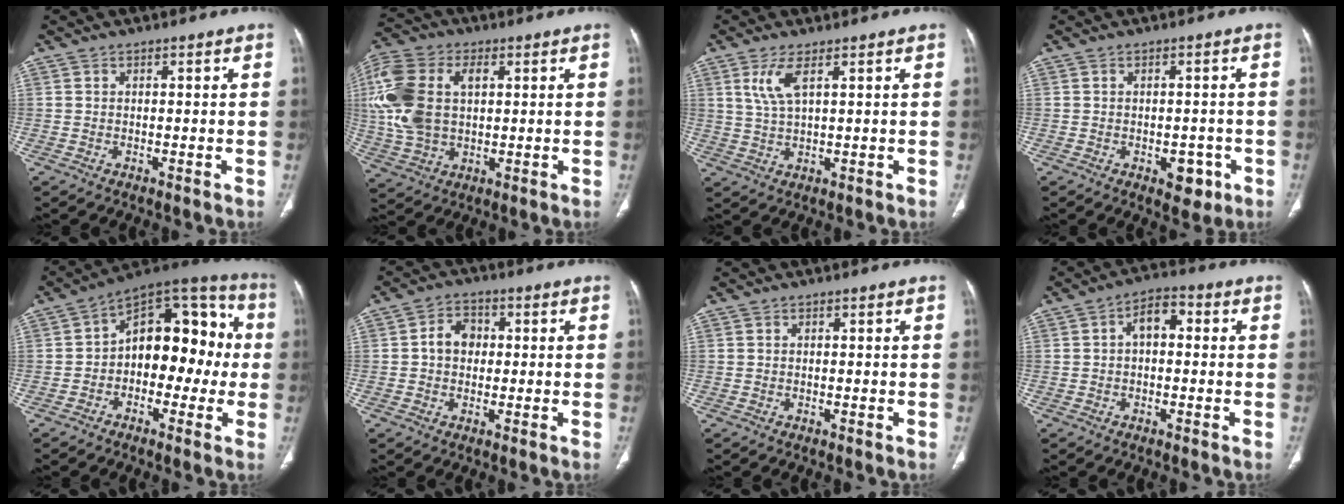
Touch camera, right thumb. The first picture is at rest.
{"total": 17.3, "force": [2.9, 11.1, 13.0], "torque": [-0.297, 0.009, 0.056]}
{"total": 4.9, "force": [2.2, 1.3, 4.2], "torque": [-0.100, -0.008, 0.055]}
{"total": 4.5, "force": [-1.9, 2.7, 3.1], "torque": [-0.018, 0.007, -0.017]}
{"total": 16.6, "force": [-0.6, 10.5, 12.9], "torque": [-0.119, 0.056, -0.026]}
{"total": 5.3, "force": [0.3, 4.2, 3.1], "torque": [-0.035, 0.015, -0.002]}
{"total": 0.0}
{"total": 5.3, "force": [0.4, 3.2, 4.2], "torque": [-0.050, 0.019, -0.005]}